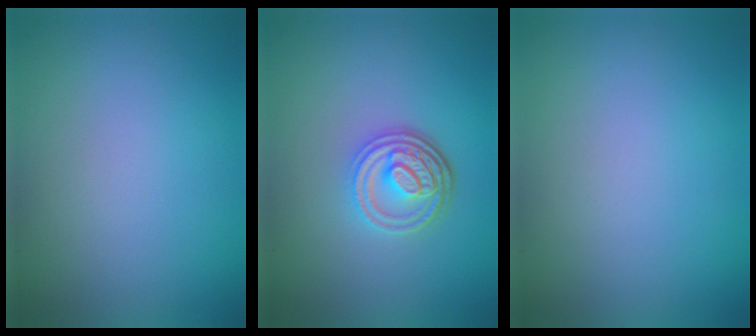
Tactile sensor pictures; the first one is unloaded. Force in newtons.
{"total": 4.5, "press": 3.4, "slide": 3.0}
{"total": 0.0}